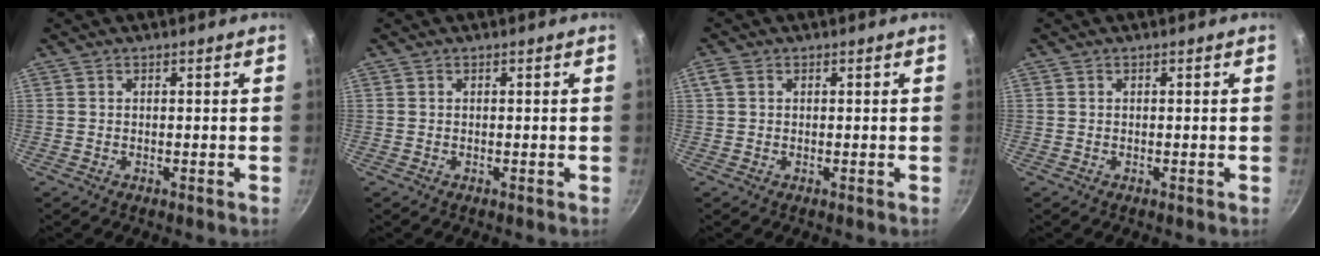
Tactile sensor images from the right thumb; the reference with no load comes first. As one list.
[{"total": 0.0}, {"total": 2.0, "force": [0.7, 1.4, 1.2], "torque": [-0.025, 0.005, 0.015]}, {"total": 0.0}]